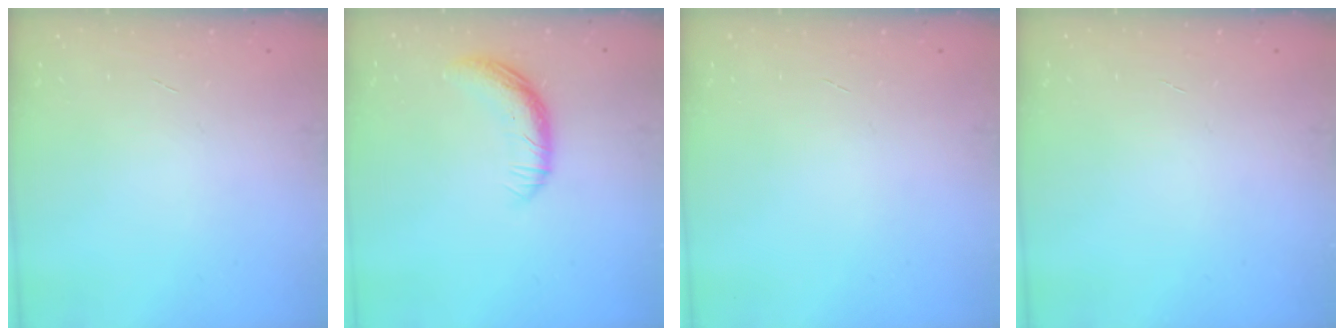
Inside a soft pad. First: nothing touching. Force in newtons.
{"total": 10.1, "press": 10.1, "slide": 0.8}
{"total": 0.0}
{"total": 0.0}